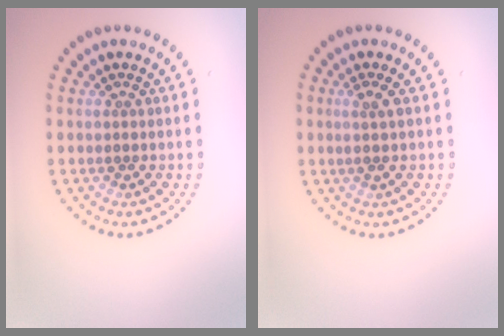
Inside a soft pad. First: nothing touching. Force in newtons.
{"total": 1.4, "press": 1.1, "slide": 0.9}